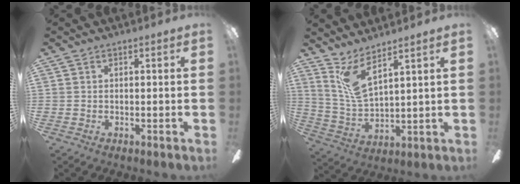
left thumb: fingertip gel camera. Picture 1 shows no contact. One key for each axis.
{"total": 10.3, "fx": 6.6, "fy": 3.4, "fz": 7.1, "tx": -0.159, "ty": -0.023, "tz": 0.124}